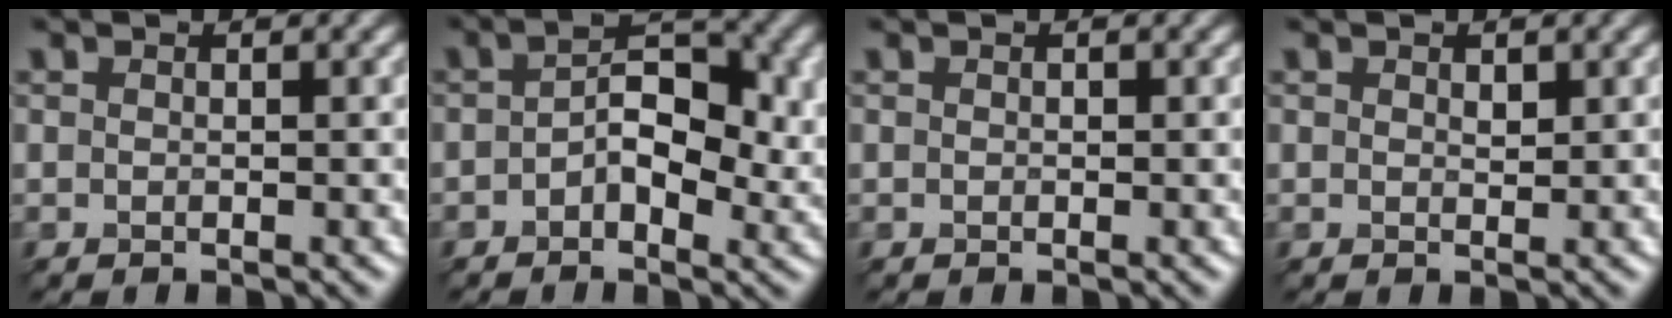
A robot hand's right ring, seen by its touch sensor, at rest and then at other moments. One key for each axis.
{"total": 4.0, "fx": -0.4, "fy": 1.9, "fz": 3.5, "tx": -0.074, "ty": 0.008, "tz": 0.000}
{"total": 0.6, "fx": -0.2, "fy": -0.4, "fz": -0.4, "tx": 0.000, "ty": -0.002, "tz": 0.007}
{"total": 0.7, "fx": 0.3, "fy": -0.4, "fz": -0.4, "tx": -0.012, "ty": 0.001, "tz": 0.015}